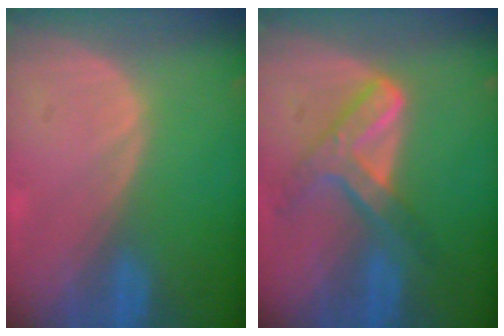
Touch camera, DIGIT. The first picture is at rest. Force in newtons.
{"total": 7.2, "press": 6.1, "slide": 3.8}